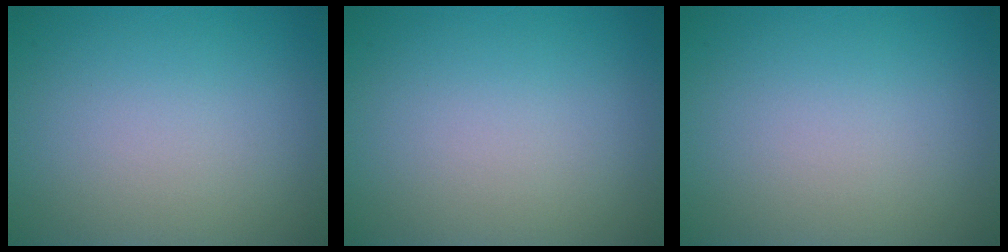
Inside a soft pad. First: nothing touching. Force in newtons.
{"total": 0.0}
{"total": 0.0}